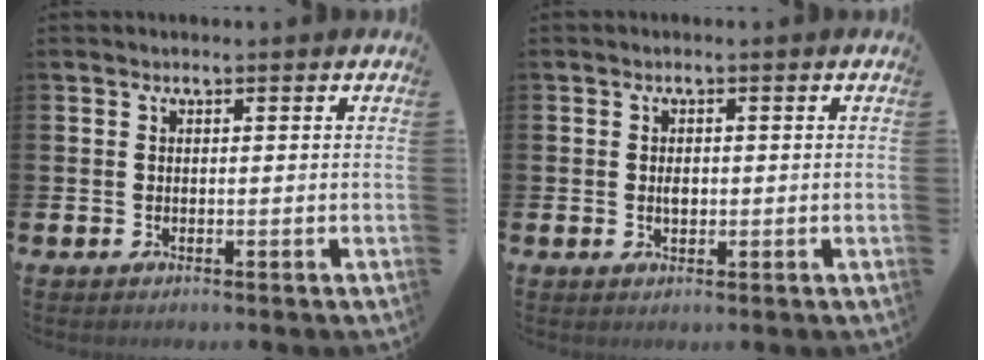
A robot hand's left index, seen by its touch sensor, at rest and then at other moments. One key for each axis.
{"total": 1.5, "fx": 0.0, "fy": 1.0, "fz": 1.2, "tx": -0.015, "ty": 0.003, "tz": -0.003}